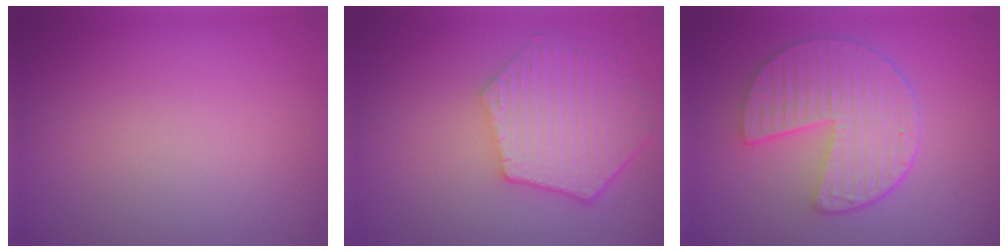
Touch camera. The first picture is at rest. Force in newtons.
{"total": 5.9, "press": 5.0, "slide": 3.1}
{"total": 6.1, "press": 4.8, "slide": 3.8}